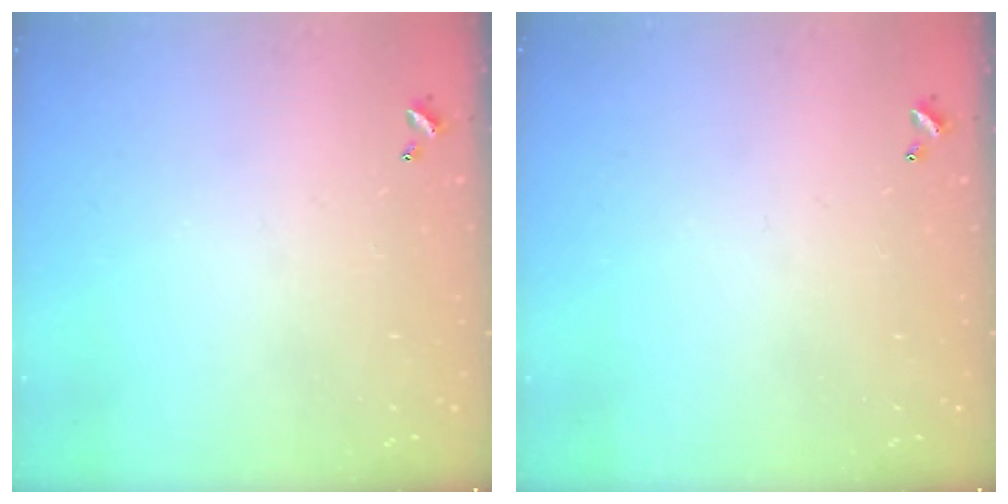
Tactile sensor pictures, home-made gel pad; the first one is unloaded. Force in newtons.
{"total": 0.0}